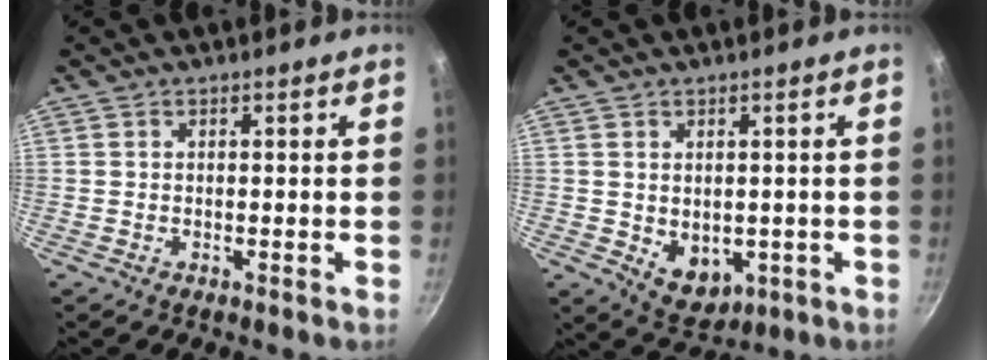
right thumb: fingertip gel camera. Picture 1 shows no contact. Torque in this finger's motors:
{"motor_torque": [-0.18, 0.51, 0.45, 0.49, -0.03]}